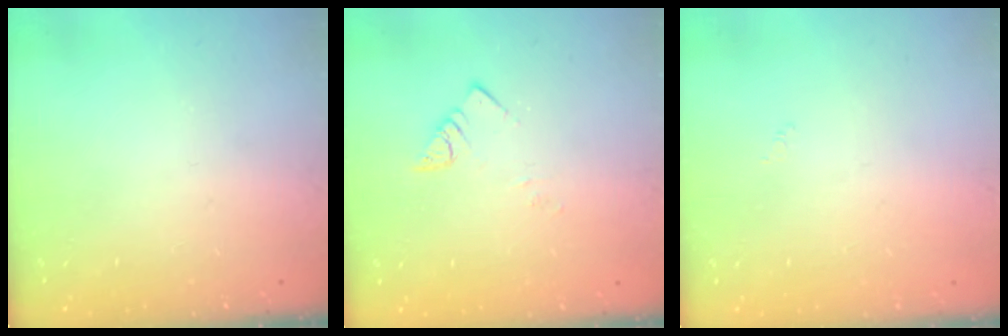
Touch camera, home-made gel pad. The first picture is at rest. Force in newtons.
{"total": 2.9, "press": 2.9, "slide": 0.2}
{"total": 0.6, "press": 0.5, "slide": 0.2}